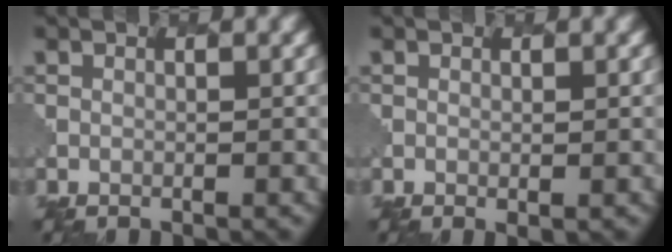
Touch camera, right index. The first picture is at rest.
{"total": 0.6, "force": [0.1, 0.1, 0.6], "torque": [-0.009, -0.006, 0.005]}